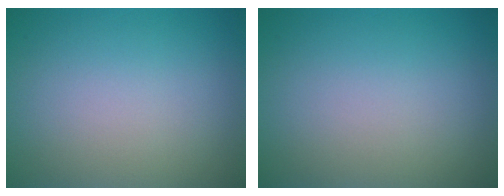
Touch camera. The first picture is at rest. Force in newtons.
{"total": 0.0}